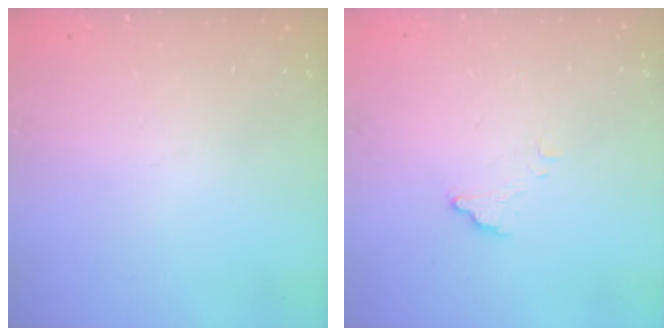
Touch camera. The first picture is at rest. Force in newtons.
{"total": 4.6, "press": 4.6, "slide": 0.3}